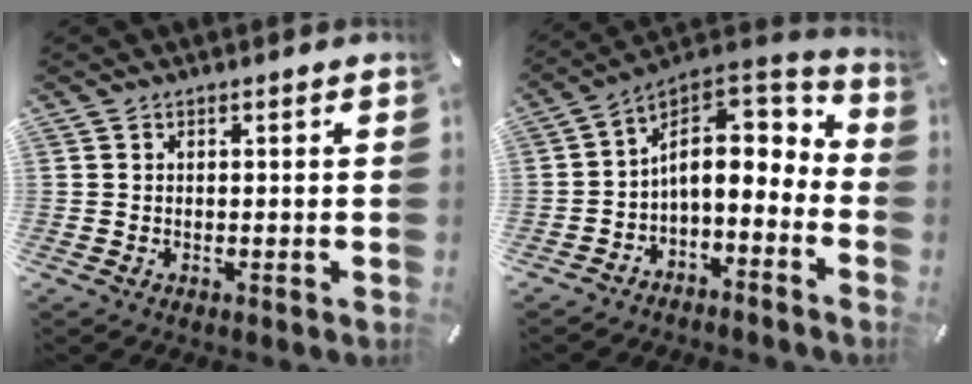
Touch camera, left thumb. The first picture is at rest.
{"total": 11.5, "force": [1.3, 7.6, 8.6], "torque": [-0.126, -0.021, 0.023]}